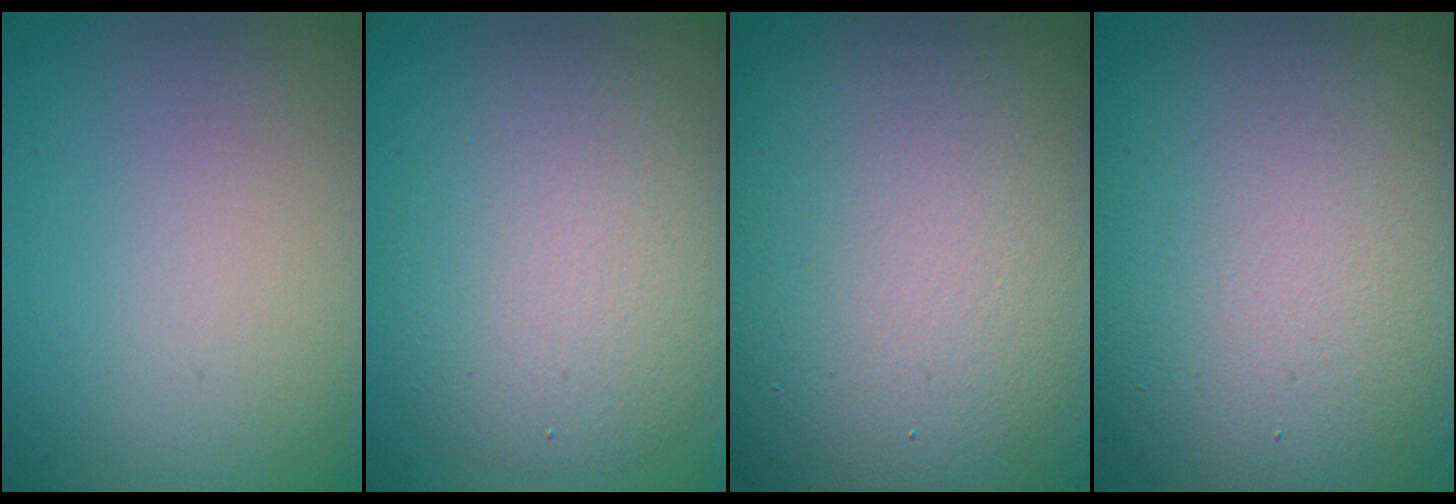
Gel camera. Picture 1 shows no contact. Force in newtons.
{"total": 6.2, "press": 6.1, "slide": 0.4}
{"total": 17.9, "press": 17.8, "slide": 1.3}
{"total": 13.5, "press": 13.5, "slide": 0.6}